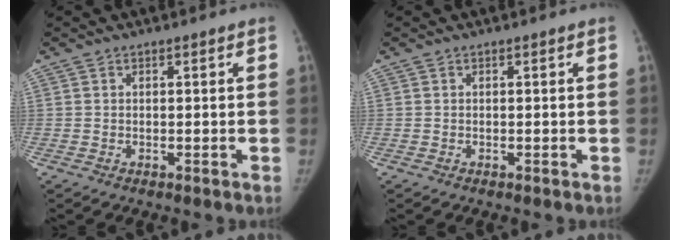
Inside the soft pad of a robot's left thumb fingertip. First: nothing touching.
{"total": 0.0}